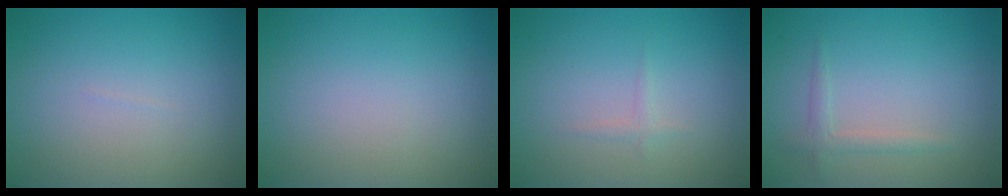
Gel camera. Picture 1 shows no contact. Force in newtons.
{"total": 0.0}
{"total": 0.7, "press": 0.7, "slide": 0.0}
{"total": 1.3, "press": 1.3, "slide": 0.0}